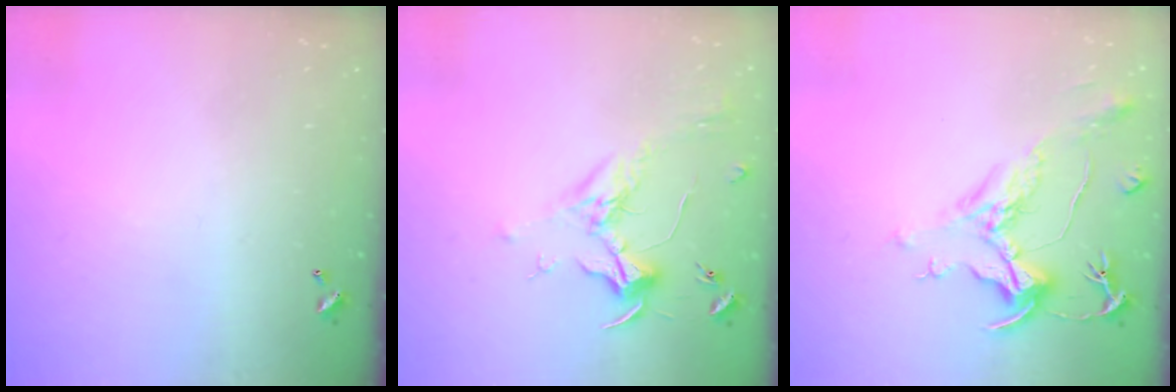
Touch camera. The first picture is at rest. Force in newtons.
{"total": 1.8, "press": 1.6, "slide": 0.7}
{"total": 2.1, "press": 1.7, "slide": 1.3}